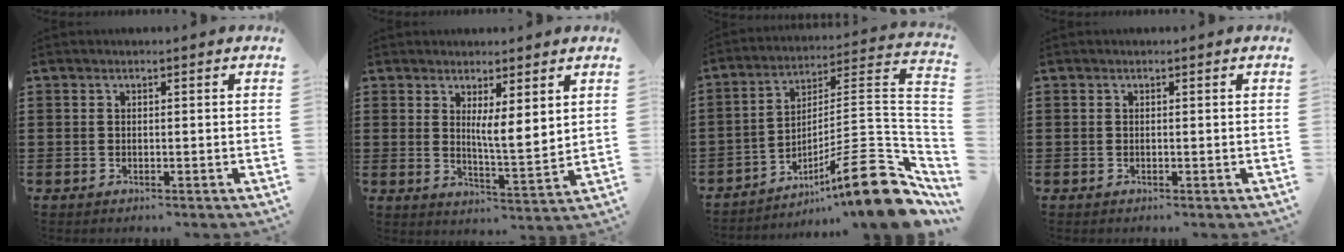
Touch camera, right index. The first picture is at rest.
{"total": 4.8, "force": [2.8, 0.7, 3.8], "torque": [-0.065, -0.018, 0.045]}
{"total": 15.3, "force": [-8.9, 2.4, 12.3], "torque": [-0.168, 0.019, -0.151]}
{"total": 0.0}